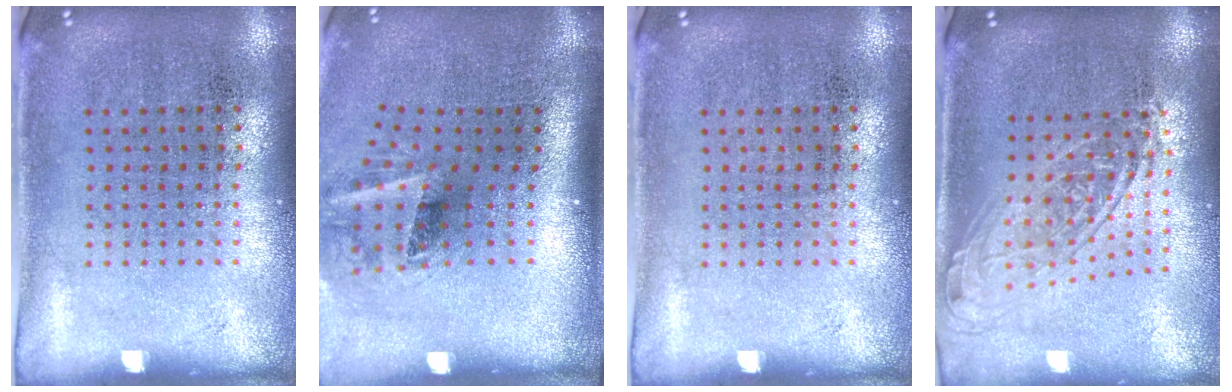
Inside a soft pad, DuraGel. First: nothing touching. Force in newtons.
{"total": 1.9, "press": 1.2, "slide": 1.5}
{"total": 0.0}
{"total": 1.8, "press": 1.4, "slide": 1.0}